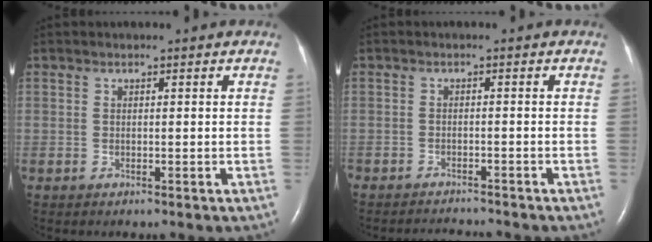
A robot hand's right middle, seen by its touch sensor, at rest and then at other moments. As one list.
[{"total": 4.0, "force": [-4.0, 0.0, 0.4], "torque": [-0.007, -0.012, -0.060]}]